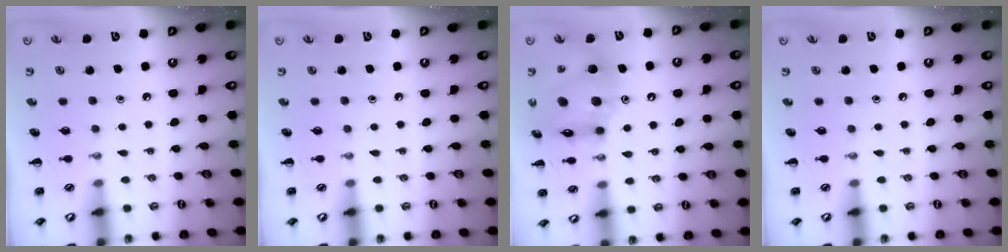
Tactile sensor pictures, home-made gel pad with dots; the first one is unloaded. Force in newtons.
{"total": 0.0}
{"total": 16.4, "press": 15.6, "slide": 5.1}
{"total": 0.0}